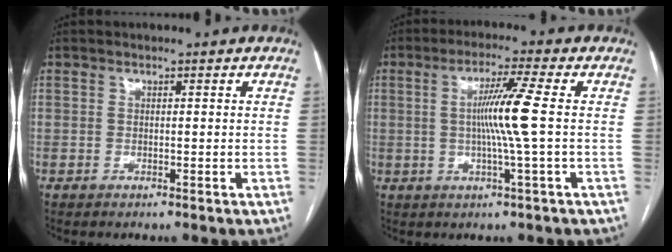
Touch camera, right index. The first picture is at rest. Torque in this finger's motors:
{"motor_torque": [1.18, 0.06, 0.57, 0.15]}